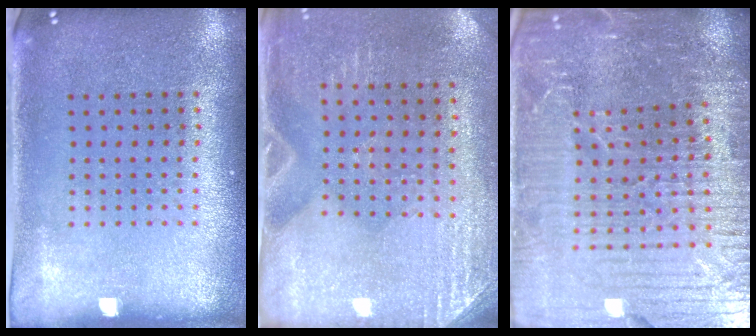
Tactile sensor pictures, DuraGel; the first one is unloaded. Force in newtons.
{"total": 2.8, "press": 2.5, "slide": 1.3}
{"total": 5.7, "press": 5.2, "slide": 2.3}